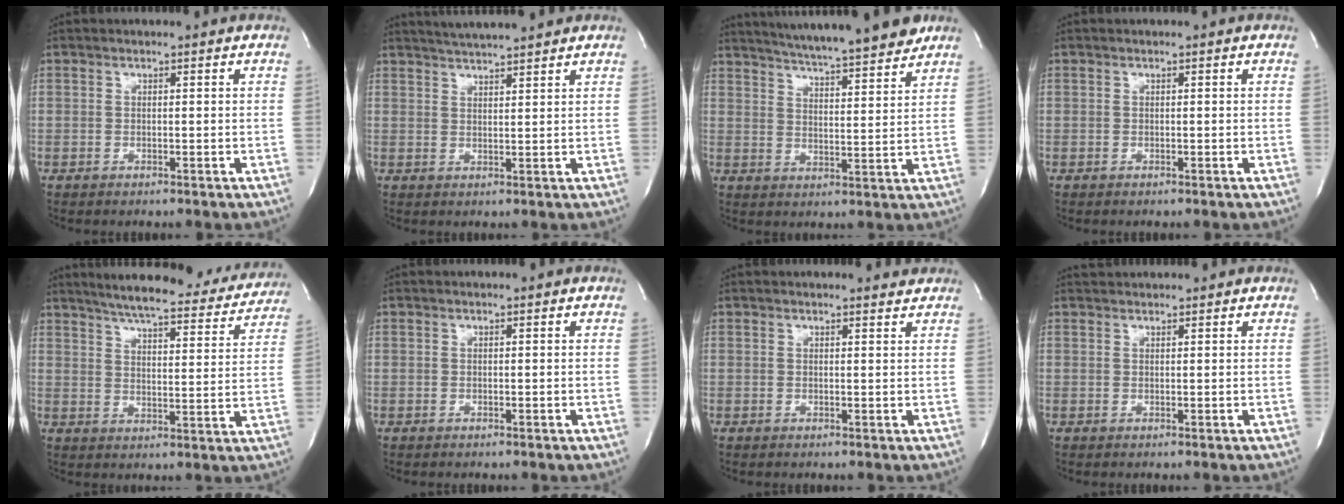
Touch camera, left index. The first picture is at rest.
{"total": 6.9, "force": [6.3, -0.2, 2.8], "torque": [-0.052, 0.015, 0.095]}
{"total": 16.5, "force": [14.7, 0.5, 7.6], "torque": [-0.123, -0.008, 0.210]}
{"total": 0.0}
{"total": 23.0, "force": [20.8, 4.0, 9.0], "torque": [-0.134, -0.029, 0.257]}
{"total": 0.0}
{"total": 1.5, "force": [1.5, 0.0, -0.1], "torque": [-0.007, -0.012, 0.009]}
{"total": 1.9, "force": [1.9, 0.2, 0.2], "torque": [-0.006, 0.022, 0.034]}